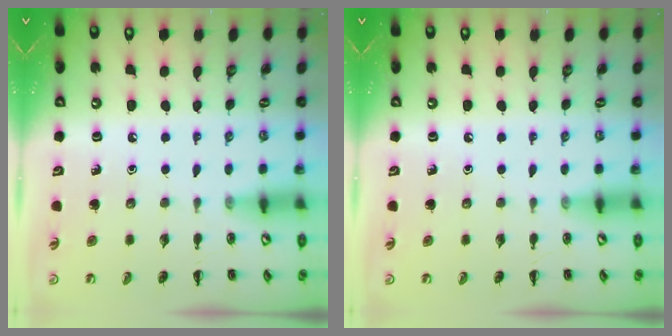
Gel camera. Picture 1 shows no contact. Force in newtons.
{"total": 0.0}